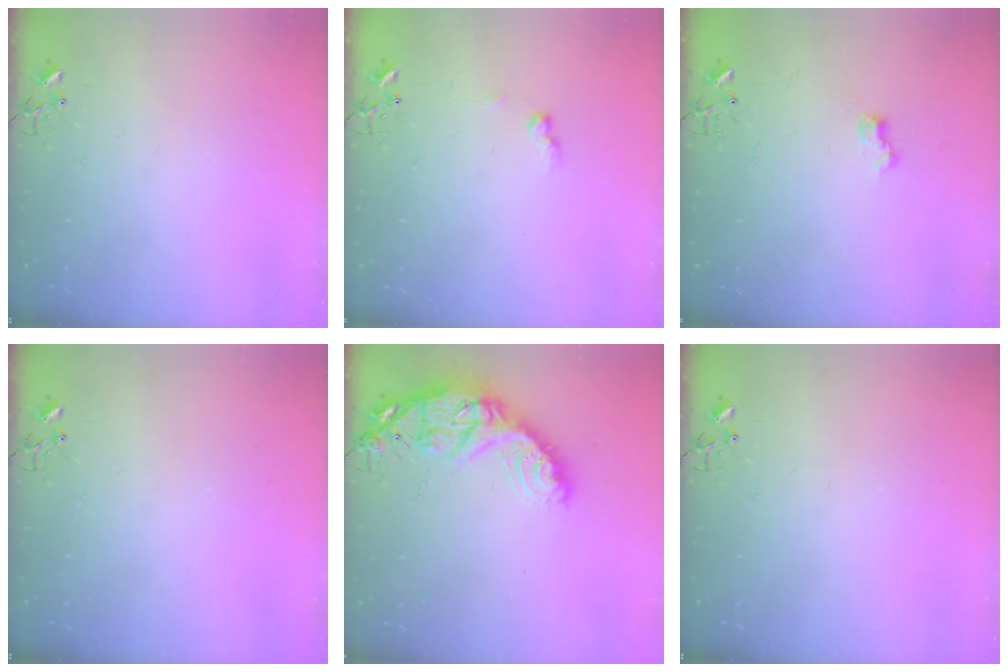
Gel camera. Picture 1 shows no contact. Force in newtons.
{"total": 5.5, "press": 5.5, "slide": 0.8}
{"total": 6.0, "press": 6.0, "slide": 0.7}
{"total": 0.0}
{"total": 17.5, "press": 17.4, "slide": 1.4}
{"total": 0.0}